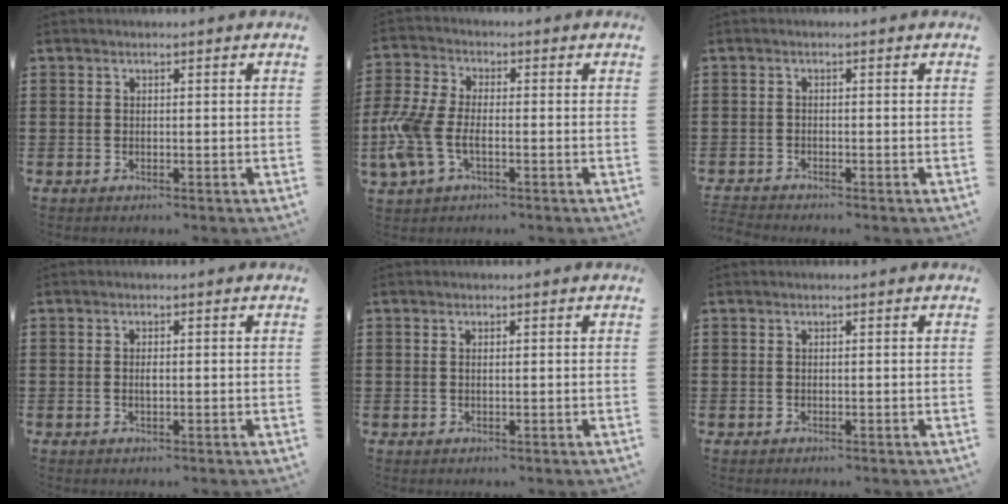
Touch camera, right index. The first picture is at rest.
{"total": 7.6, "force": [-2.0, 3.9, 6.3], "torque": [-0.164, -0.009, -0.045]}
{"total": 1.3, "force": [-1.3, -0.1, -0.1], "torque": [-0.001, 0.000, -0.029]}
{"total": 1.0, "force": [0.0, 0.4, 0.9], "torque": [-0.017, 0.003, -0.001]}
{"total": 0.6, "force": [0.2, 0.2, 0.5], "torque": [-0.011, 0.000, 0.004]}
{"total": 0.0}